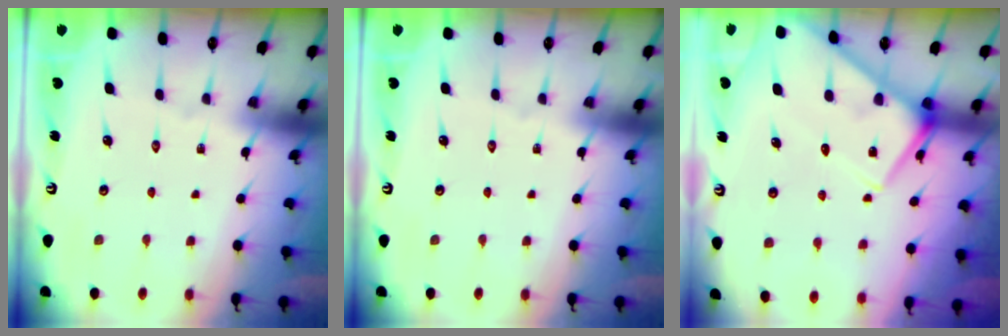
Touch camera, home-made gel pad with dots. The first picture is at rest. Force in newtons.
{"total": 0.0}
{"total": 10.2, "press": 10.1, "slide": 1.1}